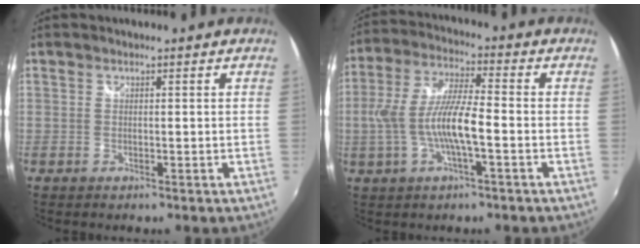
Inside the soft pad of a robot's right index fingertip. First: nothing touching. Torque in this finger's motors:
{"motor_torque": [1.15, -0.70, 0.82, 0.21]}